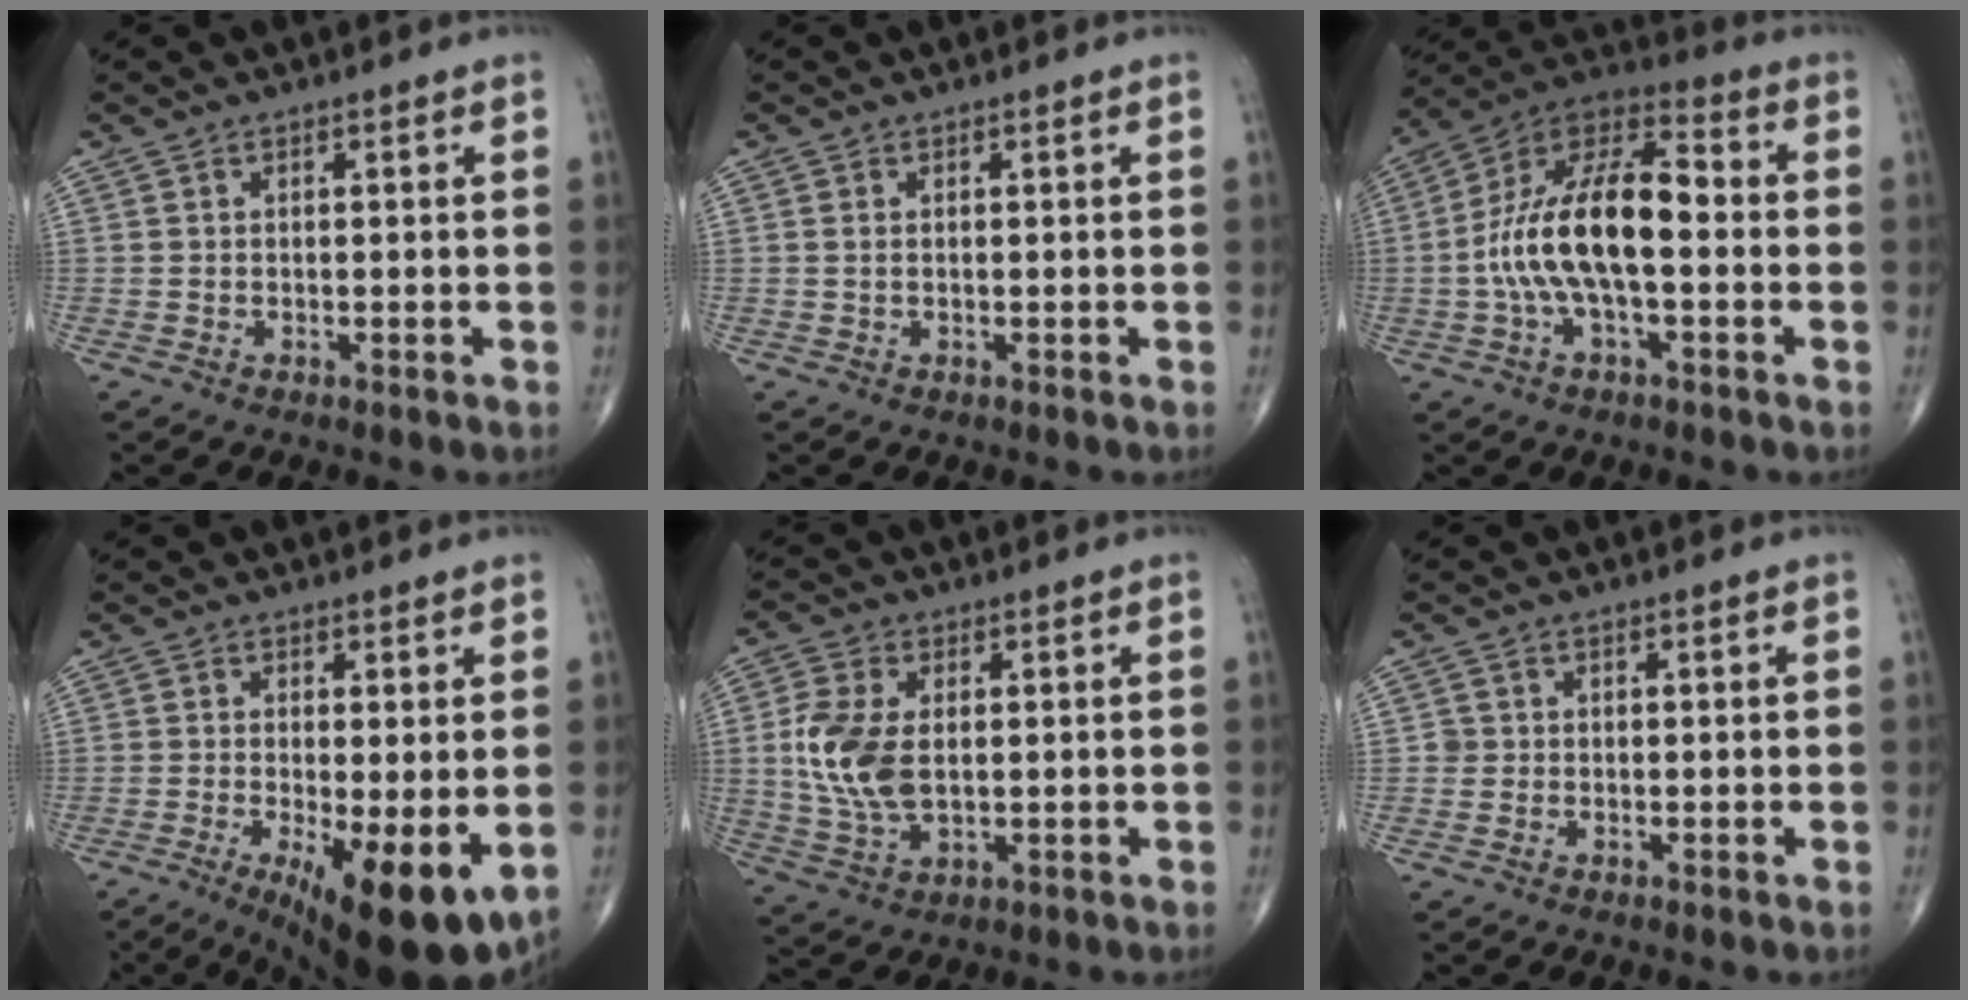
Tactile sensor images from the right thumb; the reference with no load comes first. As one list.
[{"total": 0.6, "force": [0.2, 0.3, 0.4], "torque": [-0.011, 0.004, 0.005]}, {"total": 17.8, "force": [-1.5, 8.0, 15.8], "torque": [-0.293, 0.046, -0.035]}, {"total": 13.5, "force": [-4.1, 4.2, 12.2], "torque": [-0.161, -0.022, -0.049]}, {"total": 10.8, "force": [0.8, 6.3, 8.7], "torque": [-0.191, -0.004, 0.022]}, {"total": 1.2, "force": [-0.1, 1.2, 0.1], "torque": [0.007, 0.004, -0.003]}]